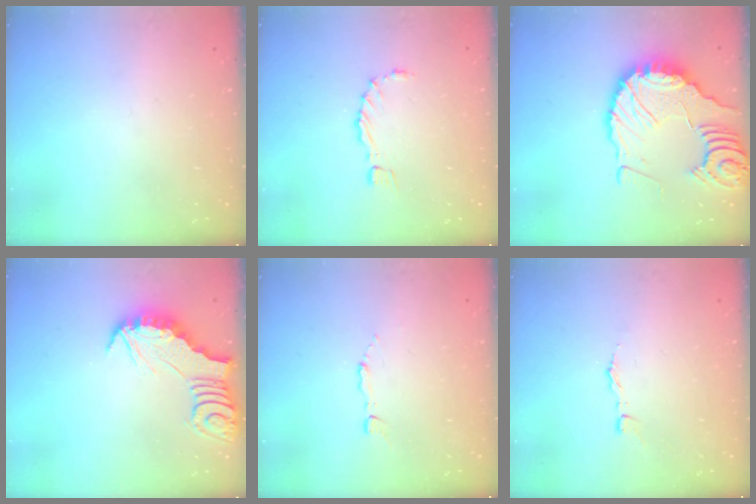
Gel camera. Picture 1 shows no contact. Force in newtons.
{"total": 1.2, "press": 1.2, "slide": 0.3}
{"total": 16.8, "press": 16.8, "slide": 1.8}
{"total": 2.7, "press": 2.7, "slide": 0.3}
{"total": 1.8, "press": 1.8, "slide": 0.2}
{"total": 3.5, "press": 3.5, "slide": 0.3}